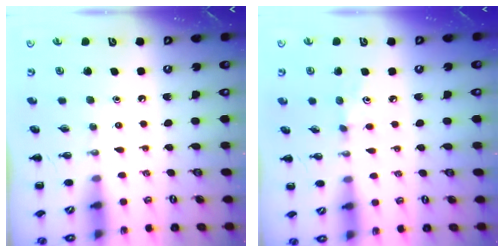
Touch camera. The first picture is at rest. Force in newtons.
{"total": 3.5, "press": 3.3, "slide": 1.0}